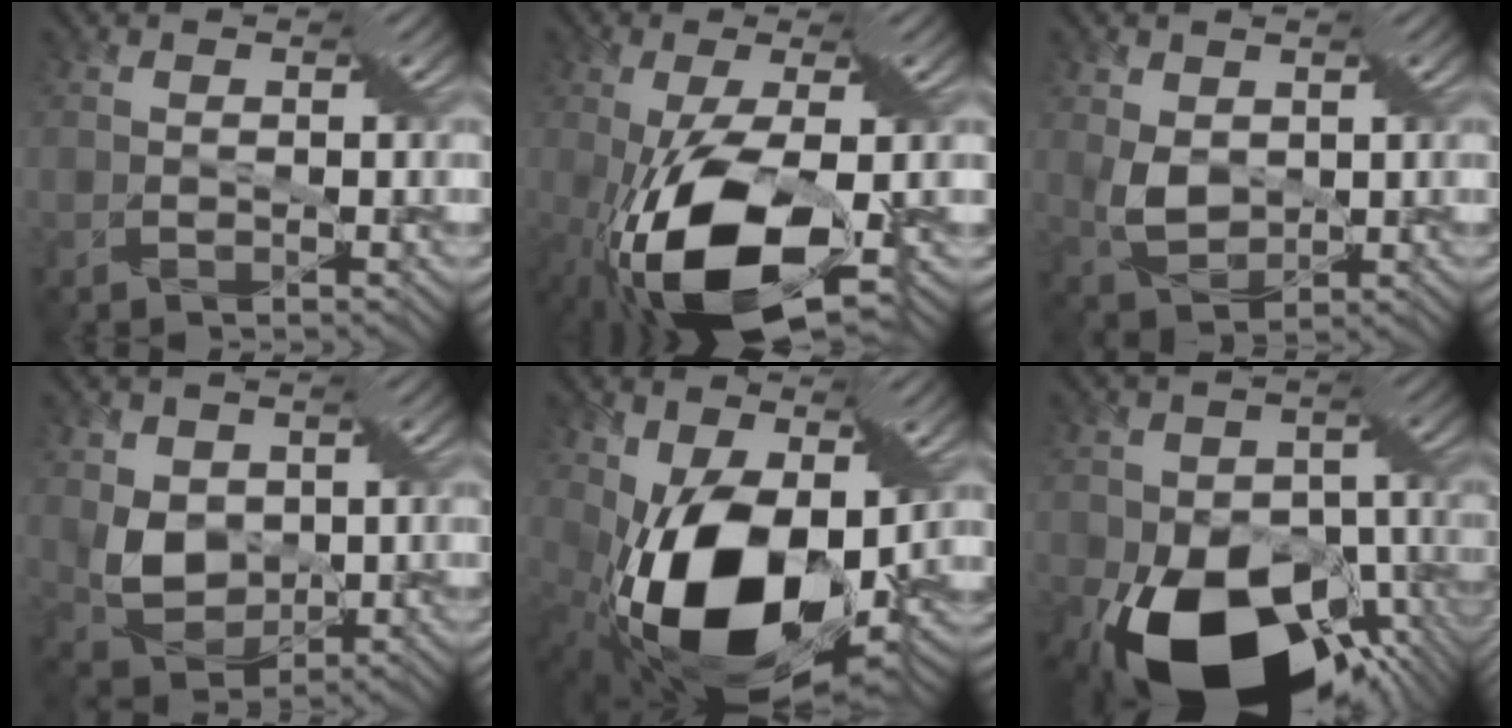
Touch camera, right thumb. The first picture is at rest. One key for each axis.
{"total": 14.1, "fx": -4.8, "fy": 5.1, "fz": 12.2, "tx": -0.245, "ty": -0.021, "tz": -0.085}
{"total": 4.7, "fx": 1.0, "fy": 3.3, "fz": 3.3, "tx": -0.084, "ty": -0.004, "tz": 0.017}
{"total": 6.1, "fx": 1.2, "fy": 4.7, "fz": 3.6, "tx": -0.097, "ty": -0.010, "tz": 0.019}
{"total": 15.0, "fx": -0.9, "fy": 9.1, "fz": 11.8, "tx": -0.233, "ty": -0.035, "tz": -0.014}
{"total": 19.2, "fx": -8.6, "fy": 12.5, "fz": 11.6, "tx": -0.198, "ty": -0.044, "tz": -0.108}